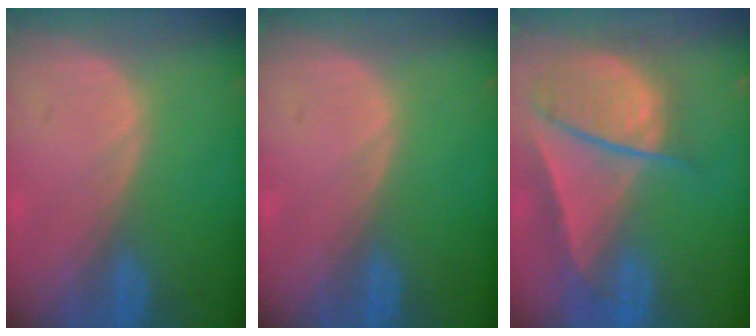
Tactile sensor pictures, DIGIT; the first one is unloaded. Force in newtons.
{"total": 0.0}
{"total": 9.6, "press": 8.2, "slide": 4.9}